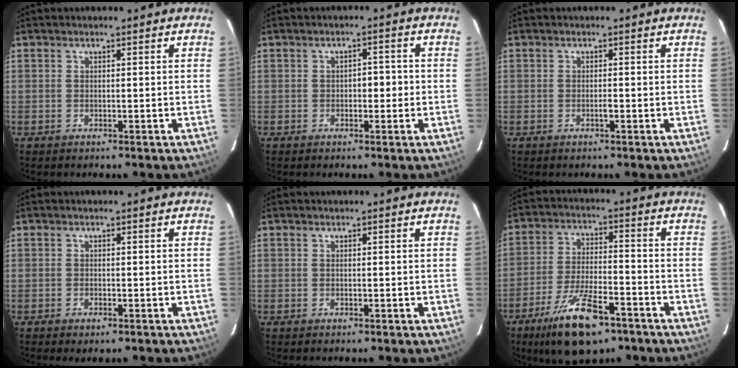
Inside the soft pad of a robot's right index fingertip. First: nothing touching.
{"total": 2.6, "force": [-0.4, 1.4, 2.2], "torque": [-0.026, 0.009, -0.006]}
{"total": 0.7, "force": [-0.3, 0.0, 0.6], "torque": [-0.014, 0.001, -0.004]}
{"total": 1.9, "force": [-1.3, 0.6, 1.2], "torque": [-0.017, -0.003, -0.015]}
{"total": 0.0}
{"total": 12.8, "force": [-8.2, 3.4, 9.2], "torque": [-0.174, -0.018, -0.142]}